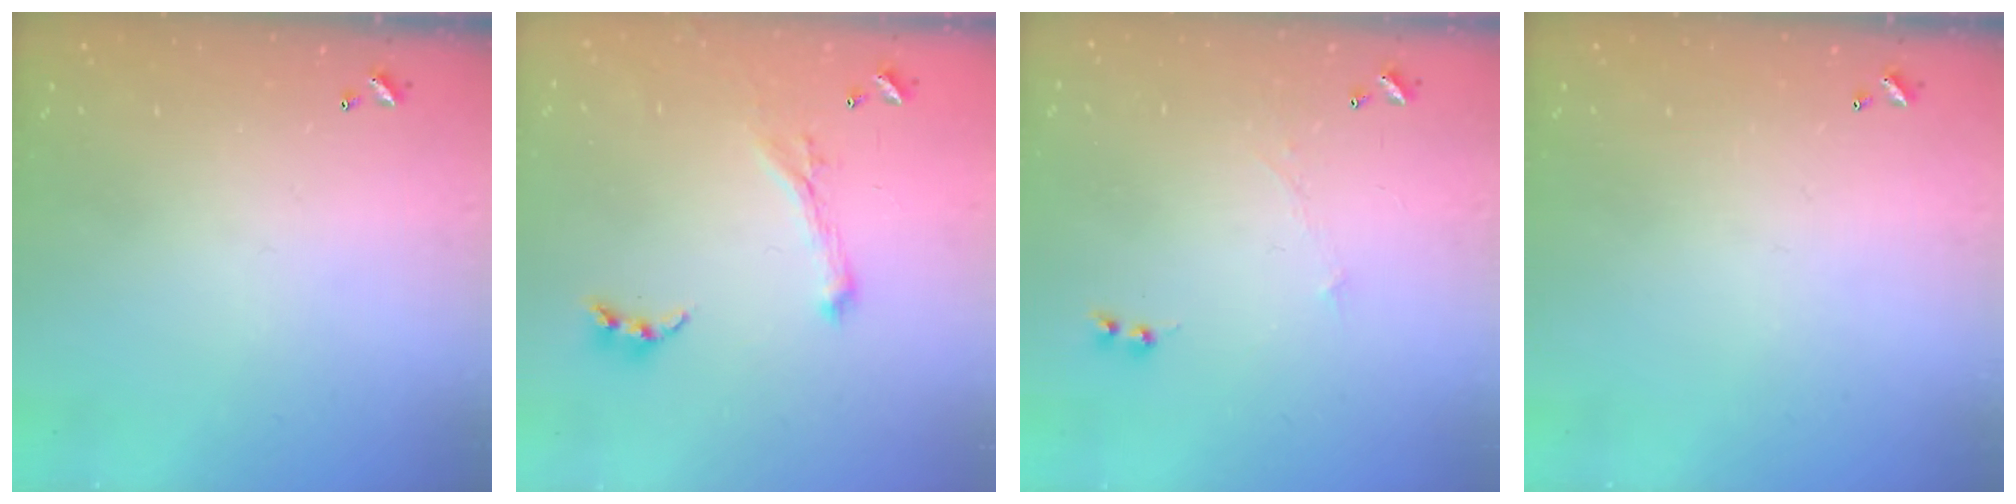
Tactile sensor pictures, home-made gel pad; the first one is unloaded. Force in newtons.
{"total": 1.1, "press": 0.6, "slide": 0.9}
{"total": 0.0}
{"total": 0.0}